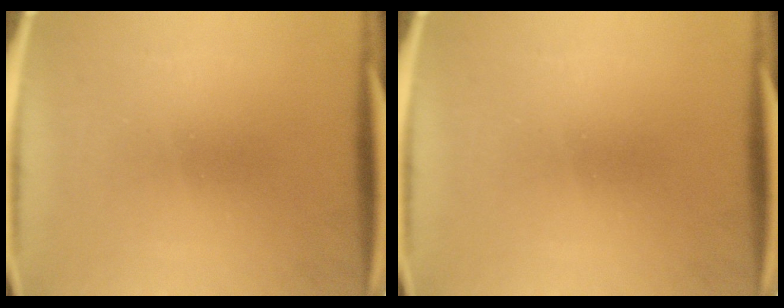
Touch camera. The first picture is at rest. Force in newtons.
{"total": 0.0}